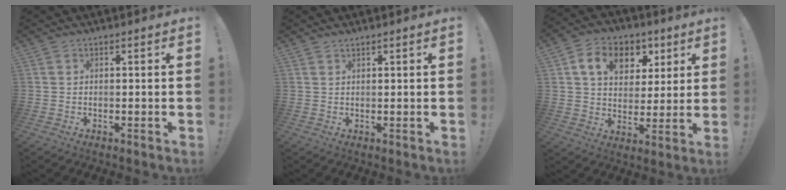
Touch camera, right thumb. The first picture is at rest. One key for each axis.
{"total": 0.9, "fx": 0.8, "fy": 0.0, "fz": 0.4, "tx": -0.016, "ty": 0.004, "tz": 0.017}
{"total": 13.0, "fx": 5.8, "fy": 9.4, "fz": 6.8, "tx": -0.103, "ty": -0.014, "tz": 0.109}